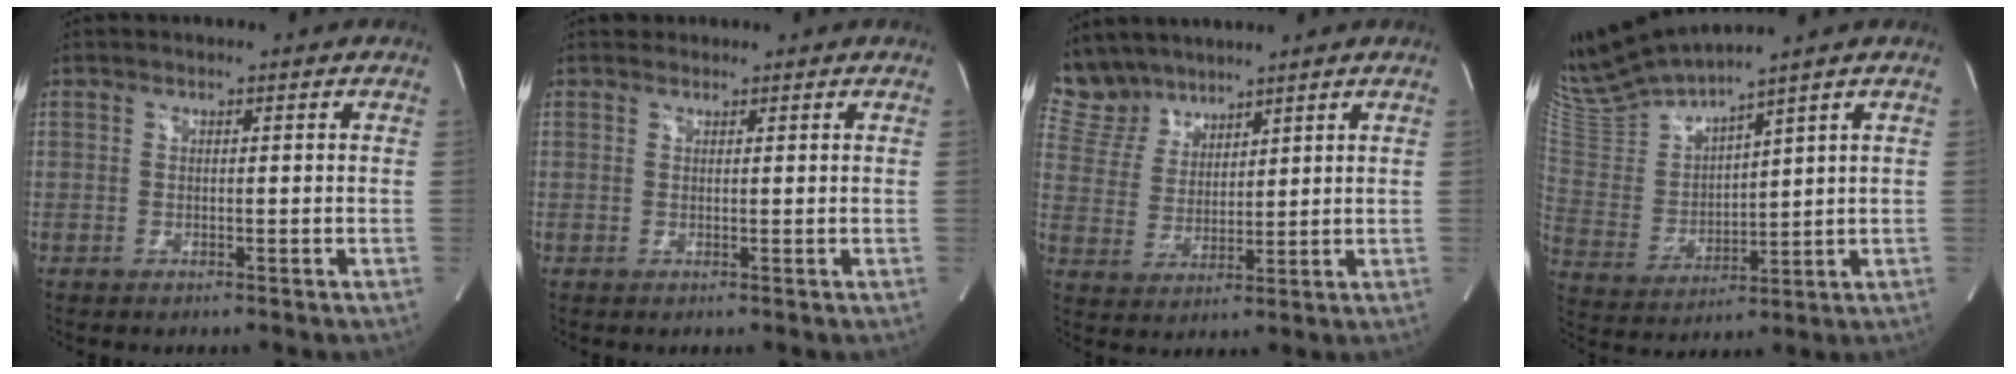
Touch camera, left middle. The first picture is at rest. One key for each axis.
{"total": 0.8, "fx": 0.7, "fy": 0.5, "fz": -0.1, "tx": 0.000, "ty": 0.004, "tz": 0.010}
{"total": 7.1, "fx": 6.5, "fy": 2.9, "fz": 0.4, "tx": -0.020, "ty": 0.011, "tz": 0.147}
{"total": 11.6, "fx": 10.8, "fy": -0.6, "fz": 4.2, "tx": -0.101, "ty": -0.004, "tz": 0.229}